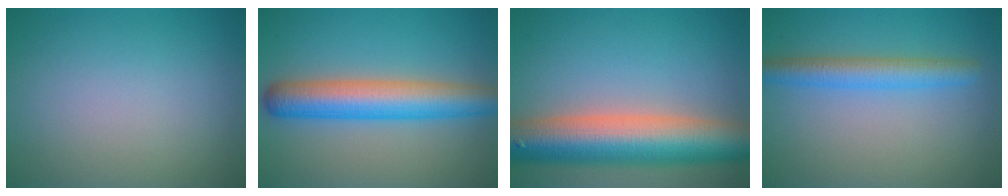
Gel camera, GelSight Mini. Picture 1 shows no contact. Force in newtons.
{"total": 7.1, "press": 7.1, "slide": 0.2}
{"total": 11.3, "press": 11.3, "slide": 0.7}
{"total": 3.7, "press": 3.7, "slide": 0.2}